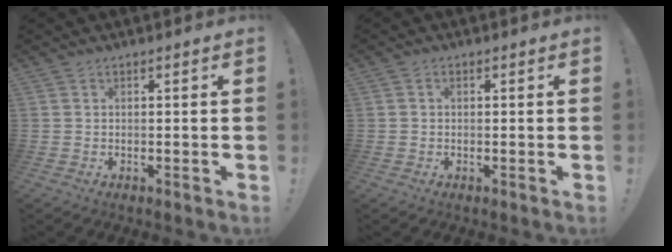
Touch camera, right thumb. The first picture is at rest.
{"total": 0.7, "force": [-0.1, 0.7, 0.3], "torque": [-0.008, 0.004, -0.001]}